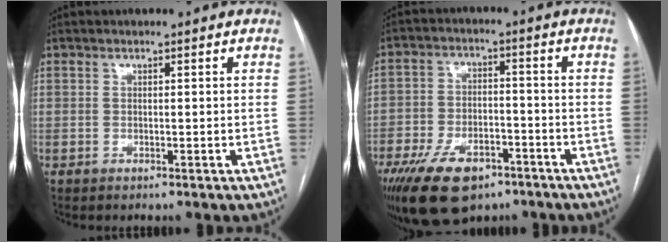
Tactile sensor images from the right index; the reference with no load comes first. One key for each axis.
{"total": 13.8, "fx": -8.8, "fy": 6.9, "fz": 8.1, "tx": -0.156, "ty": -0.004, "tz": -0.145}